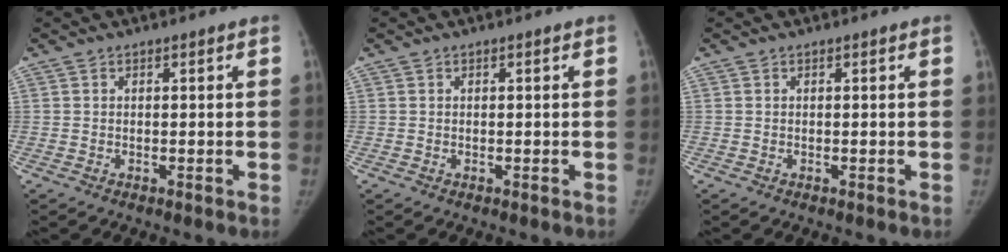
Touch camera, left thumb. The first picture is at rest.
{"total": 0.0}
{"total": 0.0}